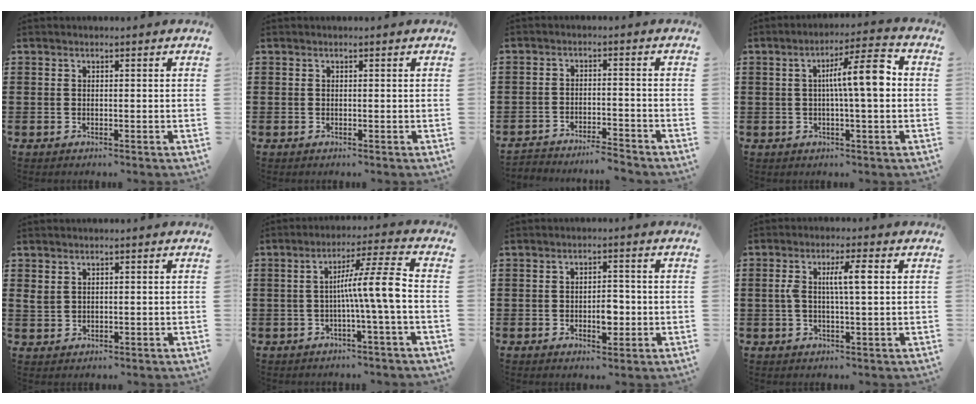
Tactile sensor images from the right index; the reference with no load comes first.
{"total": 0.0}
{"total": 4.0, "force": [-4.0, 0.0, -0.2], "torque": [-0.003, 0.000, -0.086]}
{"total": 8.4, "force": [0.6, 1.3, 8.3], "torque": [-0.129, -0.001, -0.003]}
{"total": 1.6, "force": [1.1, 1.0, 0.6], "torque": [-0.016, 0.003, 0.021]}
{"total": 8.7, "force": [-1.1, -0.3, 8.6], "torque": [-0.146, -0.003, -0.029]}
{"total": 3.8, "force": [-0.9, 1.9, 3.1], "torque": [-0.048, 0.000, -0.017]}
{"total": 5.2, "force": [0.8, 0.9, 5.0], "torque": [-0.104, 0.000, 0.007]}